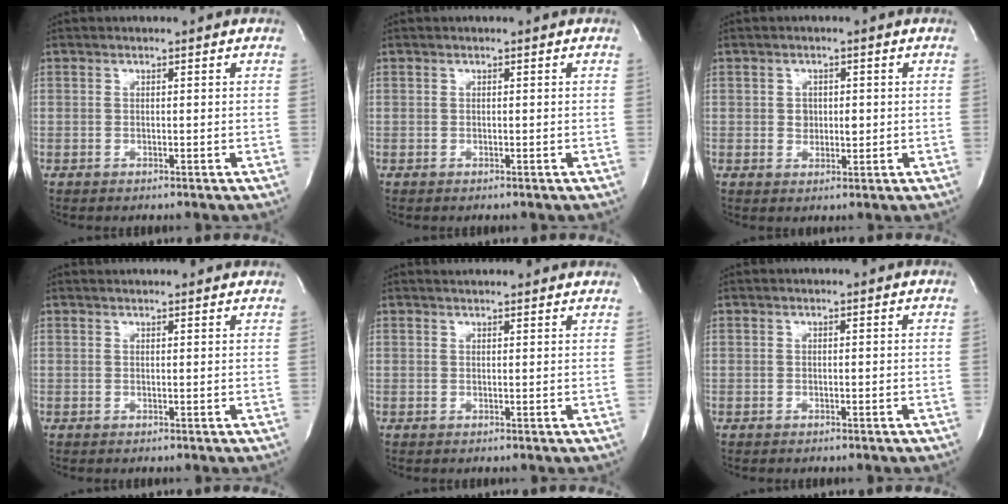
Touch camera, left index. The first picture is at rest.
{"total": 0.0}
{"total": 2.4, "force": [0.2, 1.9, 1.5], "torque": [-0.022, 0.000, 0.006]}
{"total": 5.3, "force": [5.1, 0.7, 1.4], "torque": [-0.019, 0.025, 0.055]}
{"total": 6.3, "force": [5.9, 1.1, 1.9], "torque": [-0.028, 0.026, 0.067]}
{"total": 0.0}